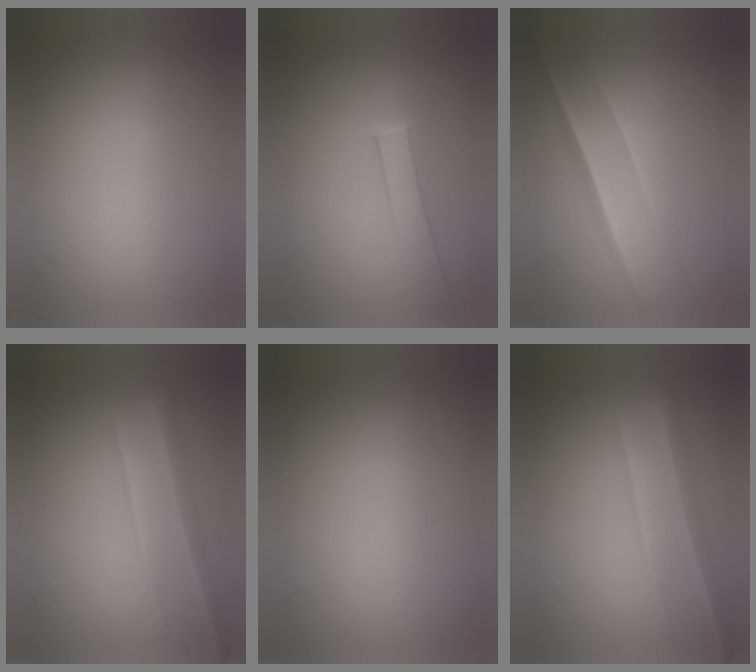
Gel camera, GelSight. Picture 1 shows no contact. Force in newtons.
{"total": 1.9}
{"total": 1.5}
{"total": 2.2}
{"total": 0.0}
{"total": 2.2}